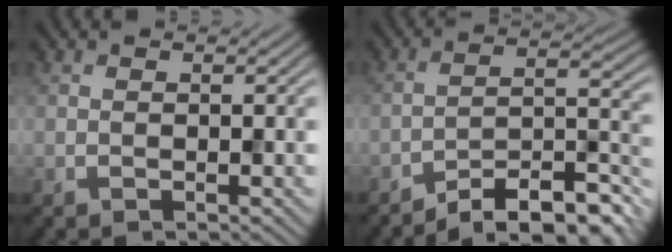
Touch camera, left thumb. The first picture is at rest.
{"total": 9.8, "force": [-8.2, 2.0, 5.1], "torque": [-0.077, 0.011, -0.137]}